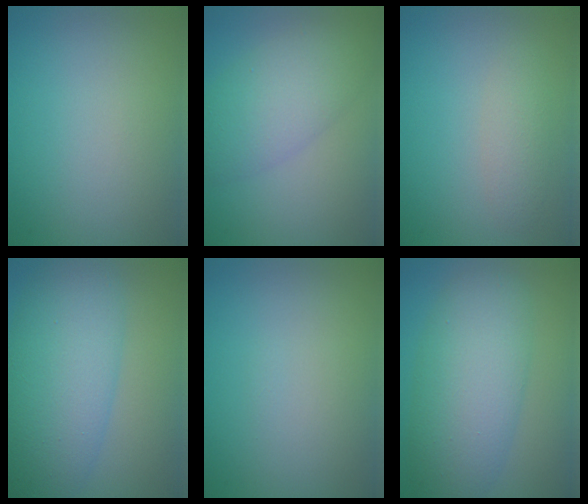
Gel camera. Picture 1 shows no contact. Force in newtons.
{"total": 5.6, "press": 5.6, "slide": 0.4}
{"total": 1.7, "press": 1.7, "slide": 0.1}
{"total": 8.9, "press": 8.9, "slide": 0.0}
{"total": 0.0}
{"total": 7.9, "press": 7.9, "slide": 0.4}